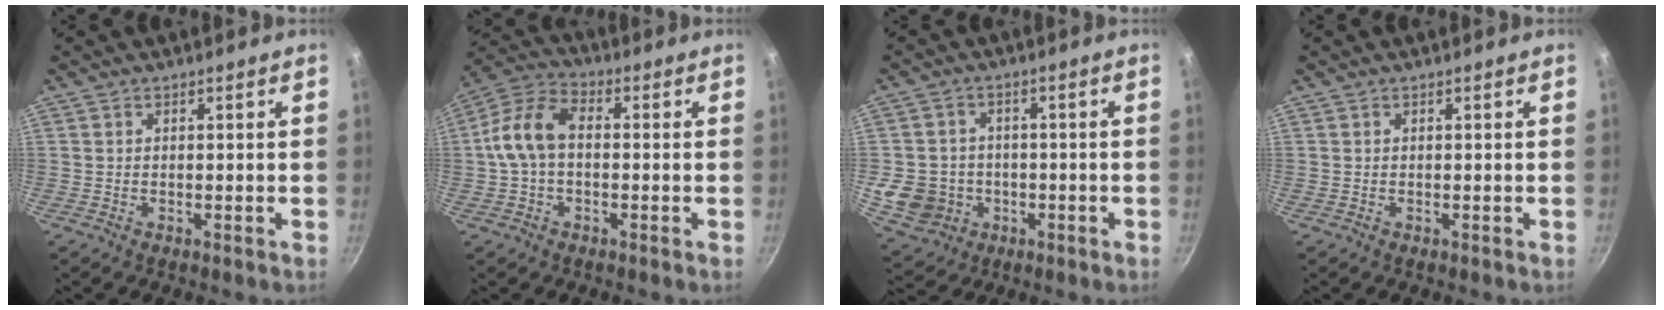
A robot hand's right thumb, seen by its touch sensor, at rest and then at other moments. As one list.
[{"total": 9.9, "force": [-0.3, 6.5, 7.5], "torque": [-0.137, 0.036, -0.021]}, {"total": 9.6, "force": [-2.0, 8.6, 3.8], "torque": [-0.054, 0.016, -0.021]}, {"total": 0.0}]